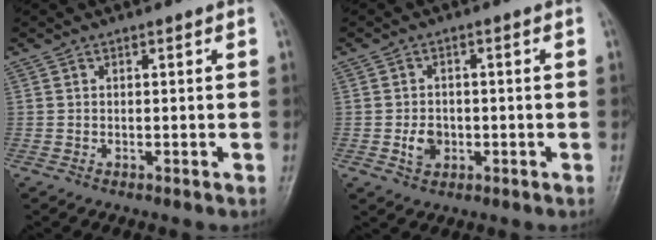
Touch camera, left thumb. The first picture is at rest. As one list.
[{"total": 3.8, "force": [-0.9, 3.0, 2.2], "torque": [-0.026, 0.003, -0.013]}]